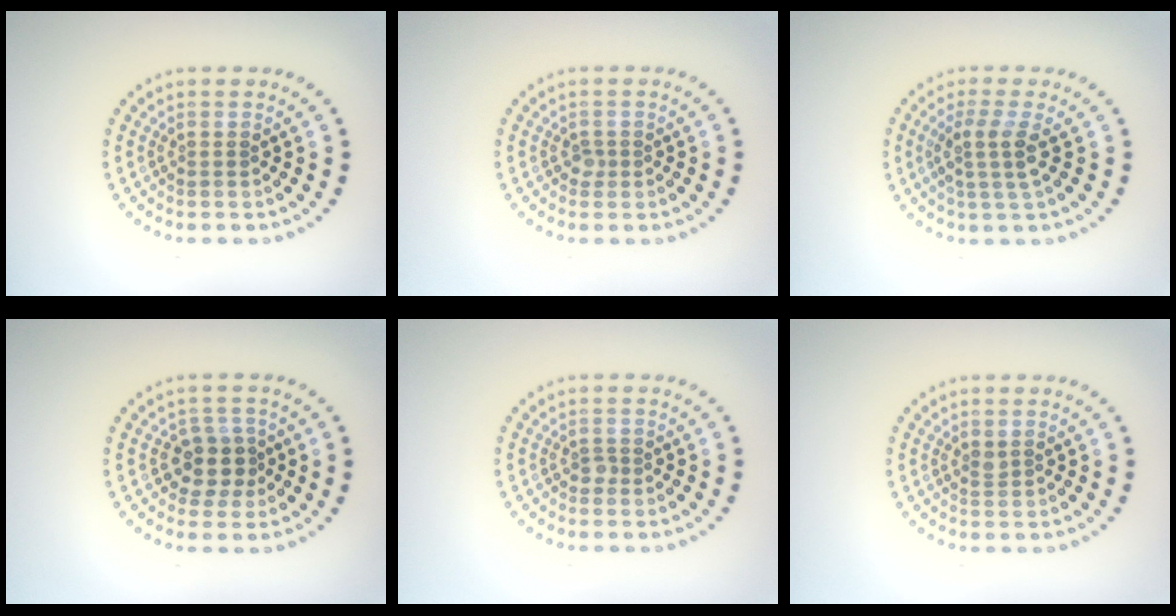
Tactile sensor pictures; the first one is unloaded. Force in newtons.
{"total": 0.7, "press": 0.4, "slide": 0.6}
{"total": 2.7, "press": 2.1, "slide": 1.6}
{"total": 2.9, "press": 2.7, "slide": 1.1}
{"total": 0.8, "press": 0.5, "slide": 0.6}
{"total": 0.7, "press": 0.6, "slide": 0.4}